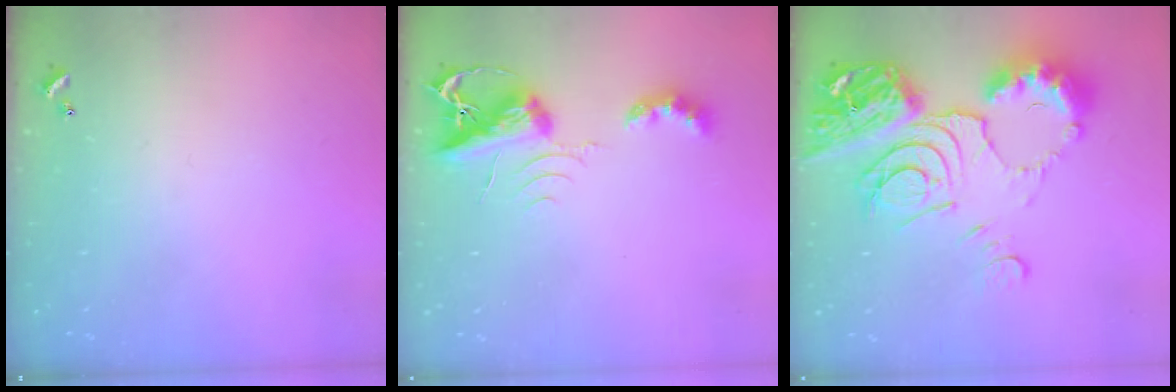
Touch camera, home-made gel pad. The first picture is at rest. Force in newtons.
{"total": 6.9, "press": 6.8, "slide": 0.9}
{"total": 19.5, "press": 19.4, "slide": 2.4}